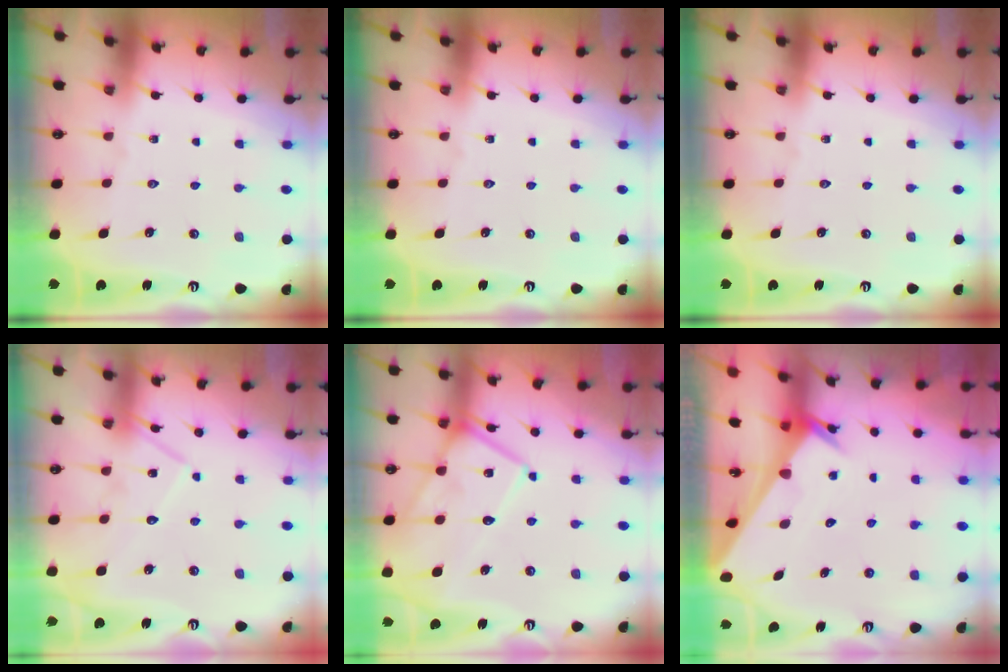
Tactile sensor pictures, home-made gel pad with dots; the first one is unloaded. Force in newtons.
{"total": 0.0}
{"total": 0.0}
{"total": 12.2, "press": 12.2, "slide": 0.8}
{"total": 13.7, "press": 13.7, "slide": 1.2}
{"total": 3.3, "press": 3.2, "slide": 0.3}